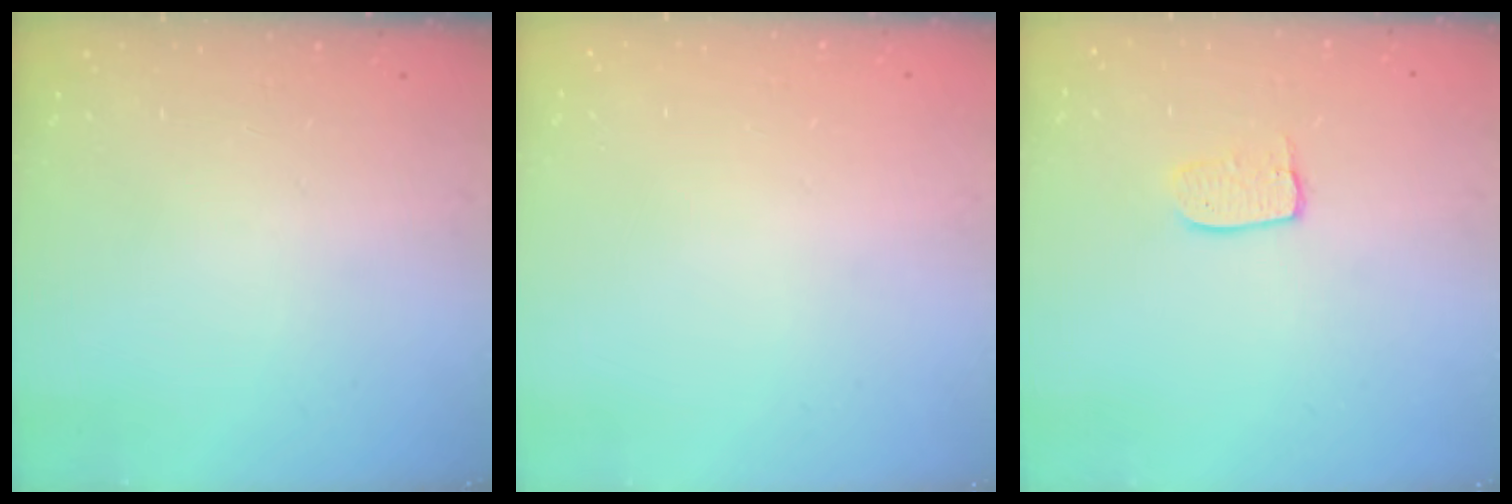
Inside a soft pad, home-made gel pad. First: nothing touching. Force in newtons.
{"total": 0.0}
{"total": 6.0, "press": 6.0, "slide": 0.3}